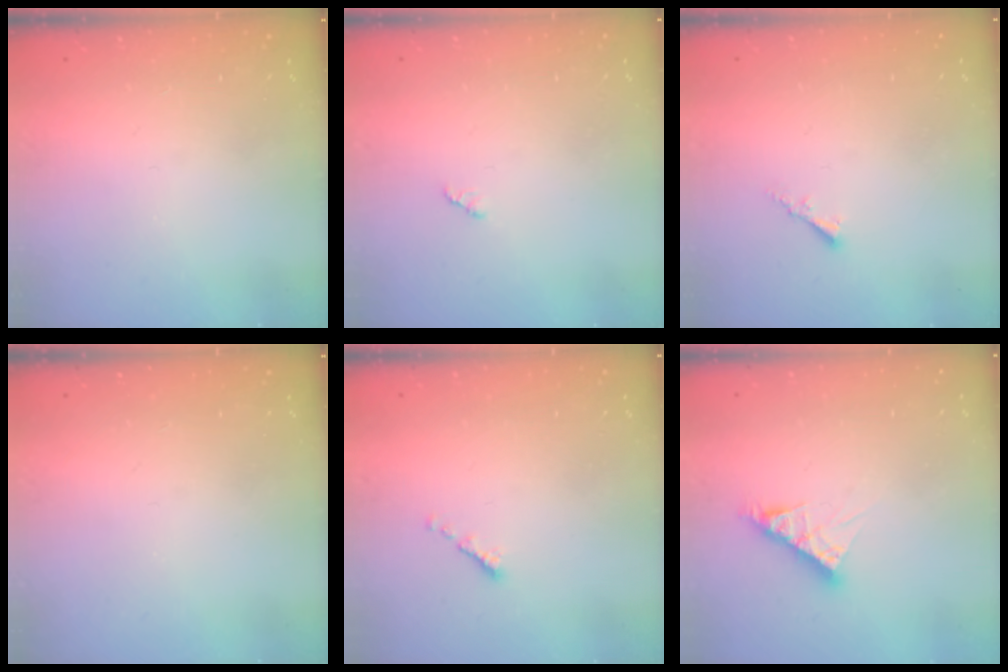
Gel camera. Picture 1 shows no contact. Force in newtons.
{"total": 2.1, "press": 2.1, "slide": 0.3}
{"total": 1.7, "press": 1.6, "slide": 0.4}
{"total": 0.0}
{"total": 0.6, "press": 0.5, "slide": 0.3}
{"total": 6.9, "press": 6.9, "slide": 0.6}